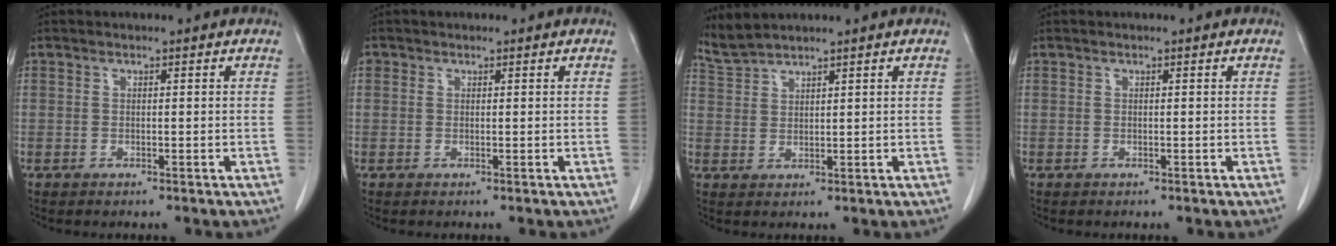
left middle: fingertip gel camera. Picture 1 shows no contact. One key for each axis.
{"total": 0.8, "fx": 0.4, "fy": 0.7, "fz": 0.1, "tx": 0.005, "ty": 0.005, "tz": 0.005}
{"total": 3.0, "fx": 3.0, "fy": -0.6, "fz": -0.1, "tx": -0.010, "ty": 0.008, "tz": 0.070}
{"total": 0.0}